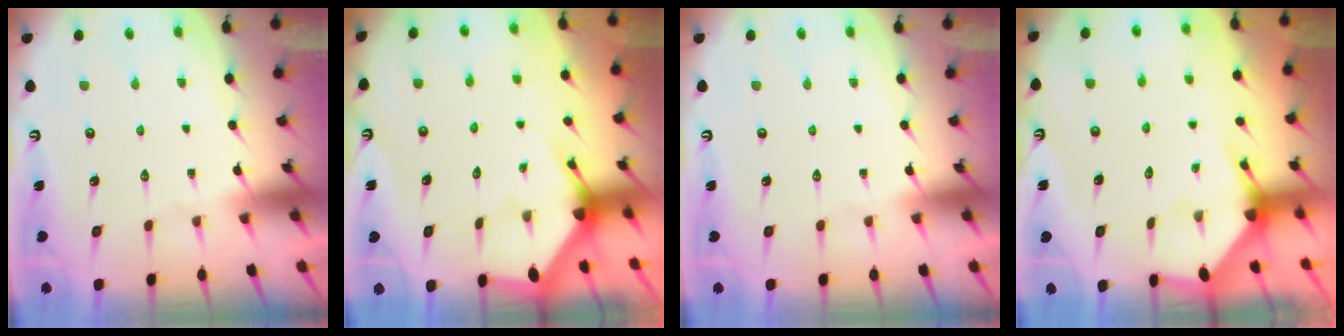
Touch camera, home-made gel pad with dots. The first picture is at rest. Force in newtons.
{"total": 3.2, "press": 3.2, "slide": 0.1}
{"total": 0.0}
{"total": 2.9, "press": 2.9, "slide": 0.3}